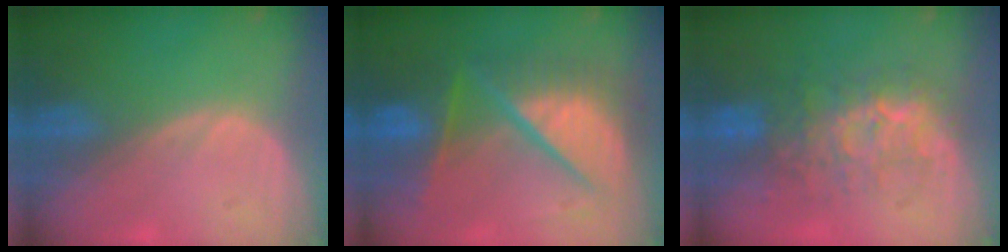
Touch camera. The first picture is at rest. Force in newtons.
{"total": 11.0, "press": 11.0, "slide": 1.3}
{"total": 8.5, "press": 8.0, "slide": 2.9}